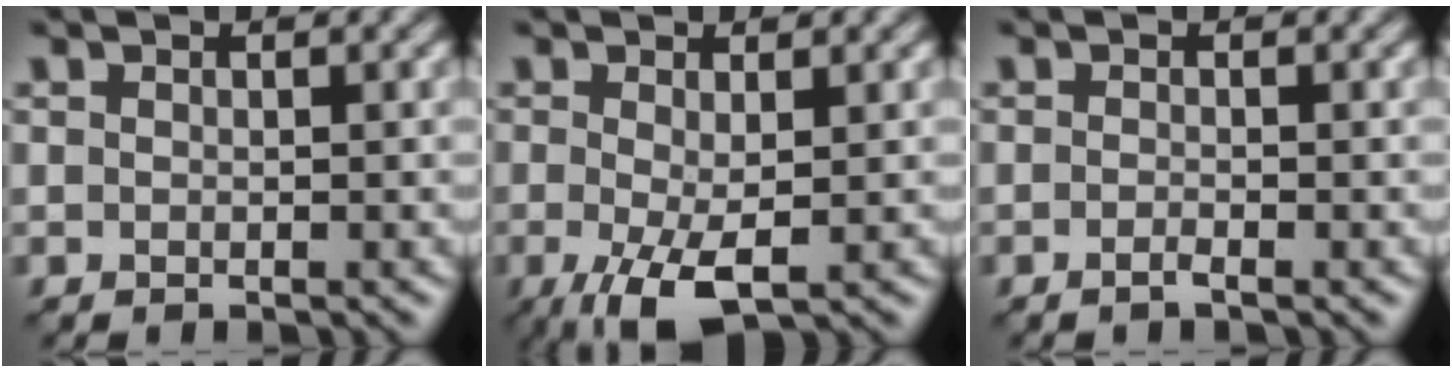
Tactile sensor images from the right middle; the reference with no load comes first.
{"total": 4.8, "force": [-1.6, 2.1, 4.1], "torque": [-0.098, -0.010, -0.021]}
{"total": 0.8, "force": [-0.7, -0.2, 0.4], "torque": [-0.009, 0.004, -0.009]}